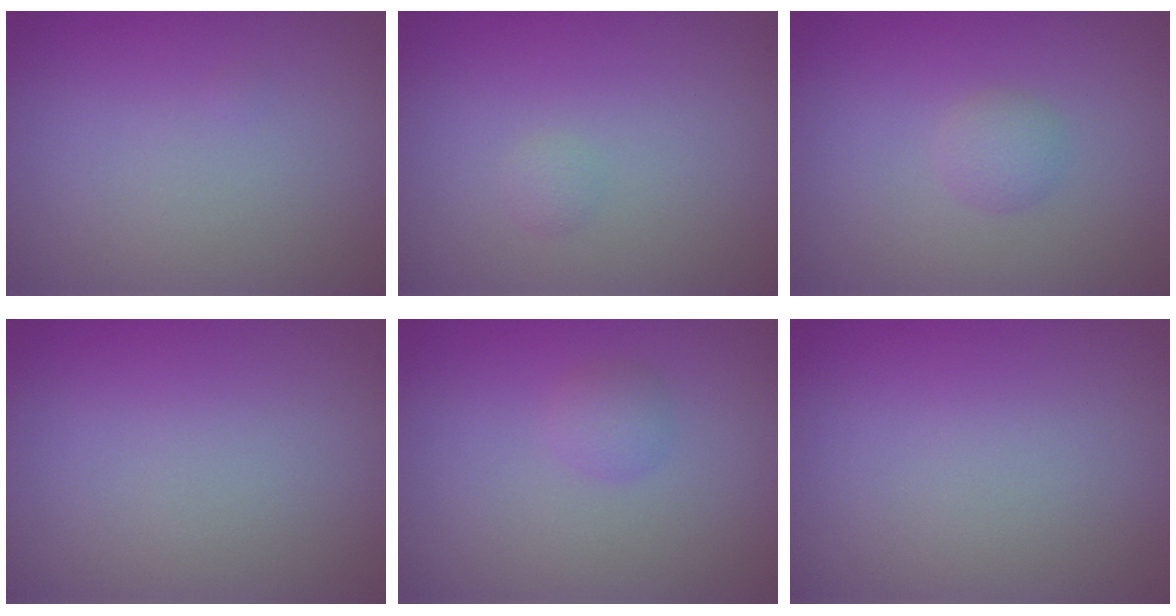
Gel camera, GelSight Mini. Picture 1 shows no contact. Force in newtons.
{"total": 0.6, "press": 0.6, "slide": 0.1}
{"total": 1.3, "press": 1.3, "slide": 0.1}
{"total": 0.0}
{"total": 1.2, "press": 1.2, "slide": 0.1}
{"total": 0.0}